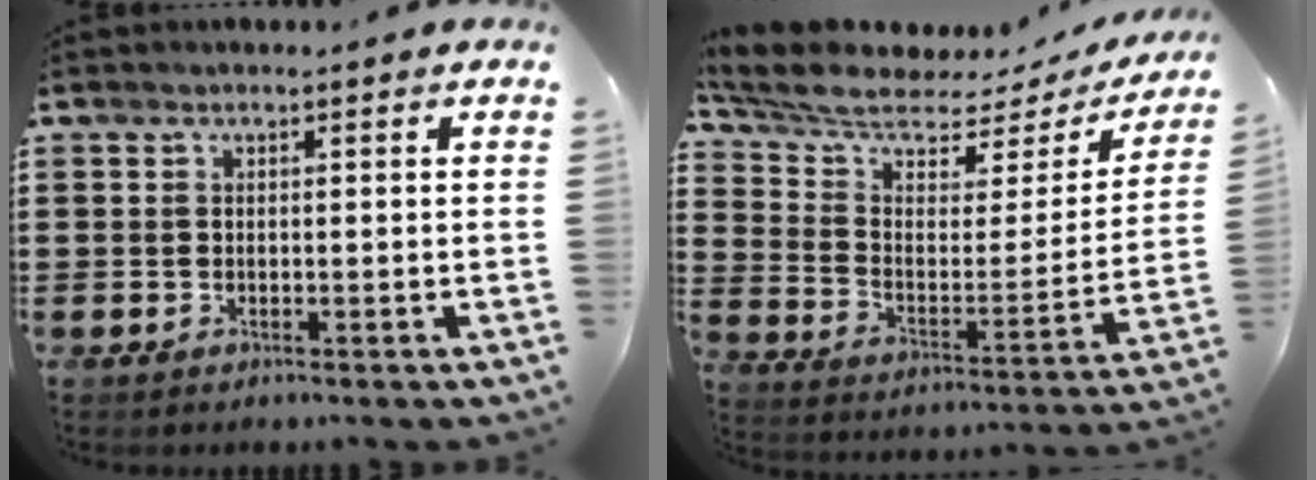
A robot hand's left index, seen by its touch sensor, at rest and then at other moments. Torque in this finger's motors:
{"motor_torque": [1.82, 0.31, 0.76, 0.09]}